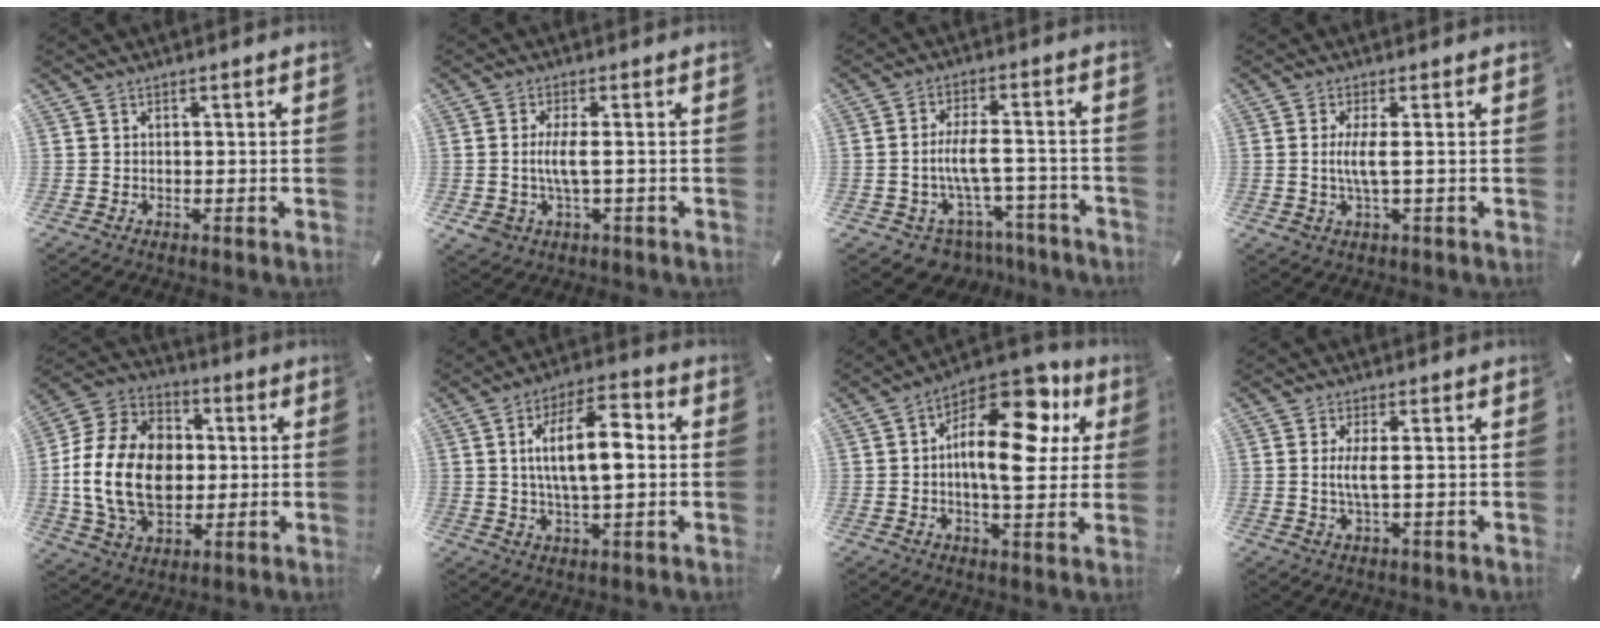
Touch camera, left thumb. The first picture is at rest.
{"total": 6.0, "force": [-0.5, 2.6, 5.4], "torque": [-0.116, -0.002, -0.010]}
{"total": 9.4, "force": [-2.3, 5.8, 7.0], "torque": [-0.132, 0.020, -0.032]}
{"total": 5.1, "force": [0.2, 1.1, 5.0], "torque": [-0.109, -0.008, -0.003]}
{"total": 19.4, "force": [-1.1, 14.6, 12.7], "torque": [-0.277, 0.013, -0.022]}
{"total": 13.0, "force": [1.6, 5.6, 11.6], "torque": [-0.201, 0.006, 0.022]}
{"total": 17.6, "force": [5.6, 8.2, 14.6], "torque": [-0.232, -0.038, 0.090]}
{"total": 4.2, "force": [0.3, 0.7, 4.1], "torque": [-0.086, -0.007, 0.001]}